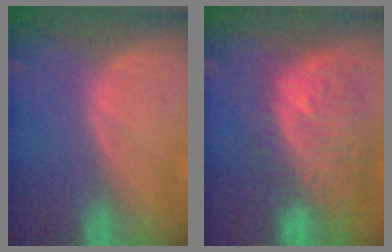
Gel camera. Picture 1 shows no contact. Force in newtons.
{"total": 11.8, "press": 10.6, "slide": 5.1}